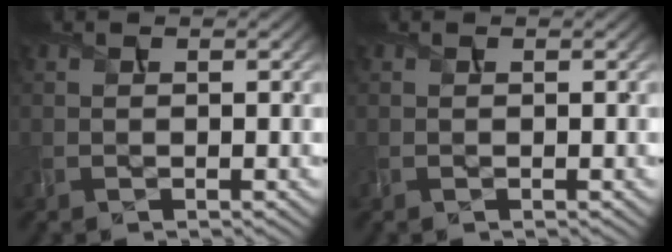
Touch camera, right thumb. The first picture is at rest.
{"total": 0.0}